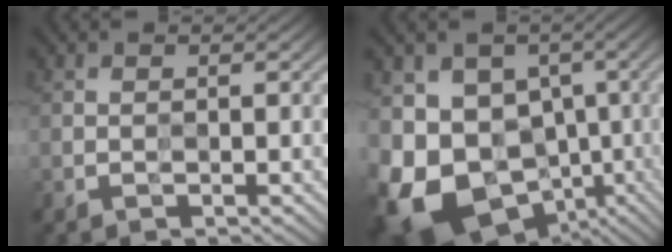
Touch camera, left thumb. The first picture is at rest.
{"total": 17.3, "force": [-6.4, 13.1, 9.3], "torque": [-0.204, -0.026, -0.090]}